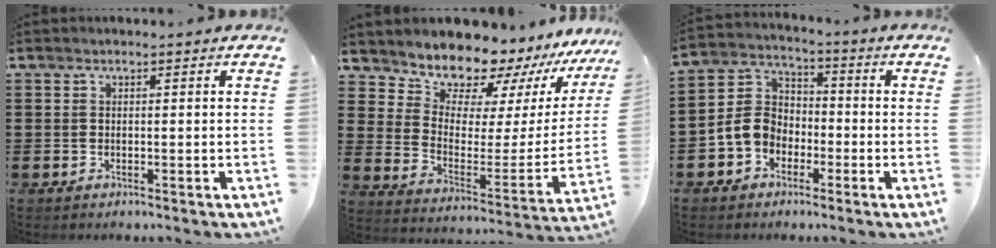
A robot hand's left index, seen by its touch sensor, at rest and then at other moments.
{"total": 10.0, "force": [9.5, 2.9, 1.0], "torque": [-0.056, -0.093, 0.165]}
{"total": 6.4, "force": [-2.2, 5.3, 2.8], "torque": [-0.089, 0.006, -0.051]}